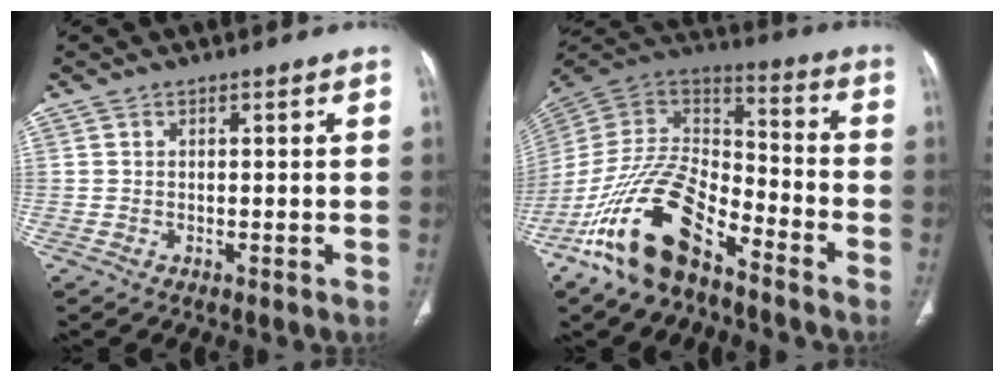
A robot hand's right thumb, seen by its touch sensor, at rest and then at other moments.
{"total": 19.1, "force": [-11.9, 8.3, 12.4], "torque": [-0.216, 0.080, -0.222]}